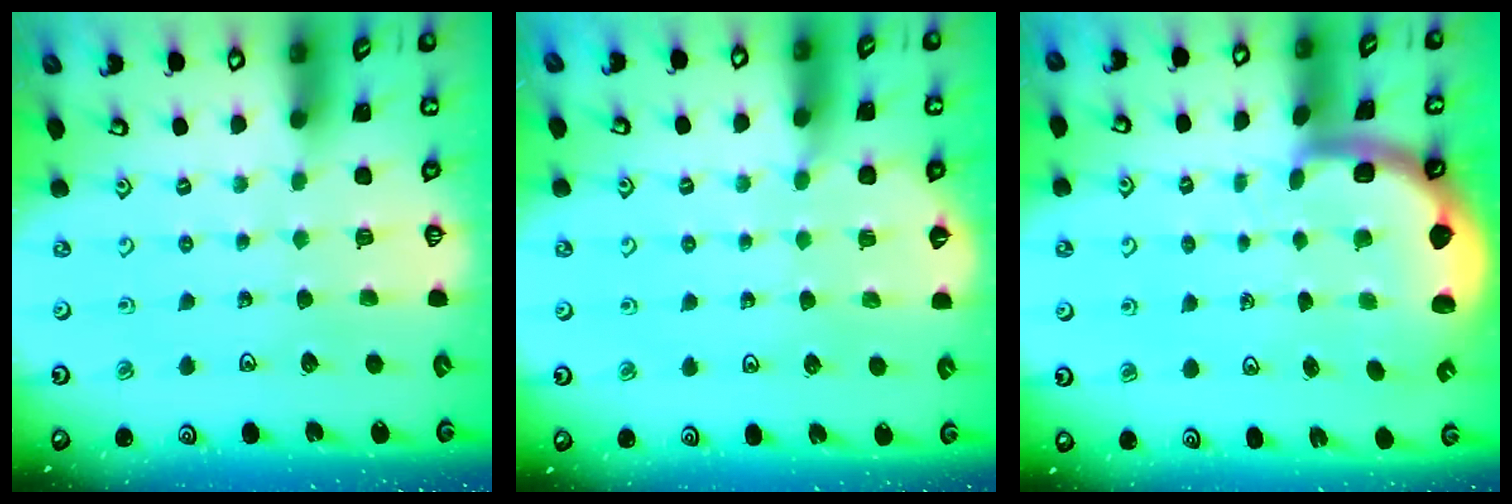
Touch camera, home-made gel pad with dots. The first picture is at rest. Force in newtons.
{"total": 2.9, "press": 2.9, "slide": 0.3}
{"total": 3.9, "press": 3.7, "slide": 1.4}